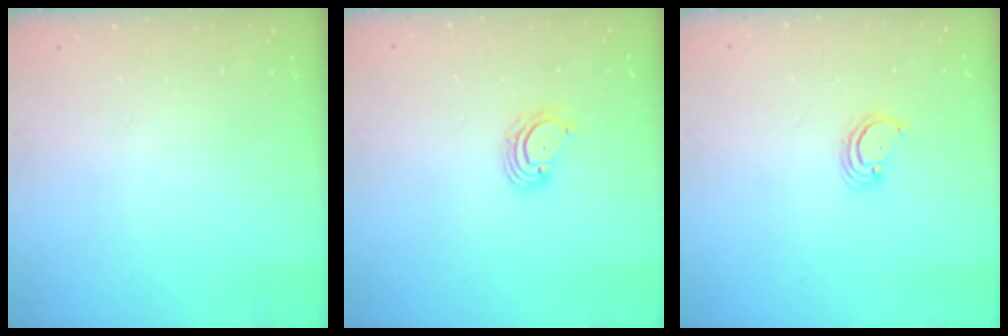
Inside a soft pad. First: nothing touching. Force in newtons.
{"total": 3.2, "press": 3.2, "slide": 0.1}
{"total": 2.8, "press": 2.8, "slide": 0.3}